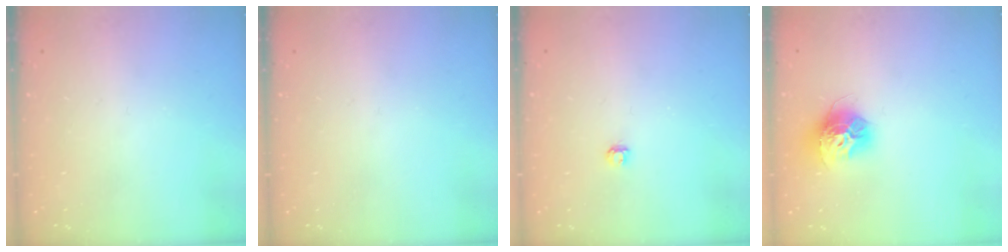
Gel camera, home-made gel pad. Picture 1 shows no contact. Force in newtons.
{"total": 0.0}
{"total": 2.9, "press": 2.9, "slide": 0.3}
{"total": 12.8, "press": 12.8, "slide": 1.1}